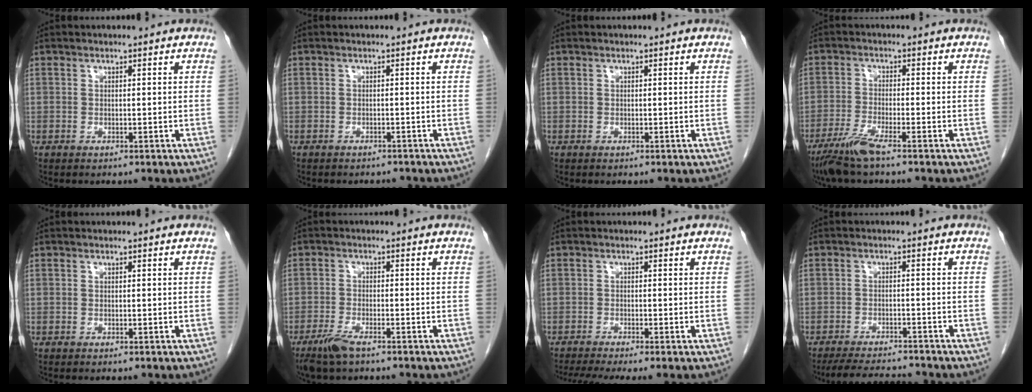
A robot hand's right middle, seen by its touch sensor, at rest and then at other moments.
{"total": 3.5, "force": [-3.2, 1.2, 0.7], "torque": [-0.007, -0.001, -0.039]}
{"total": 0.0}
{"total": 5.2, "force": [-3.8, -0.2, 3.5], "torque": [-0.078, -0.017, -0.080]}
{"total": 0.0}
{"total": 4.5, "force": [-3.2, 0.9, 2.9], "torque": [-0.065, -0.008, -0.059]}
{"total": 6.3, "force": [-5.0, 0.0, 3.8], "torque": [-0.060, -0.013, -0.082]}
{"total": 7.9, "force": [-7.5, 0.8, 2.4], "torque": [-0.038, -0.005, -0.116]}